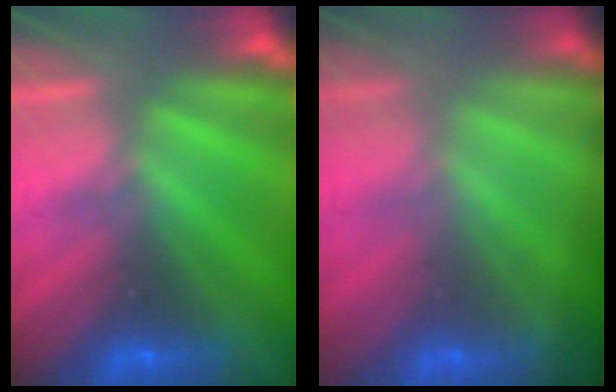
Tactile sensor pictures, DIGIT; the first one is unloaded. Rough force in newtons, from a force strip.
{"total": 1.4}